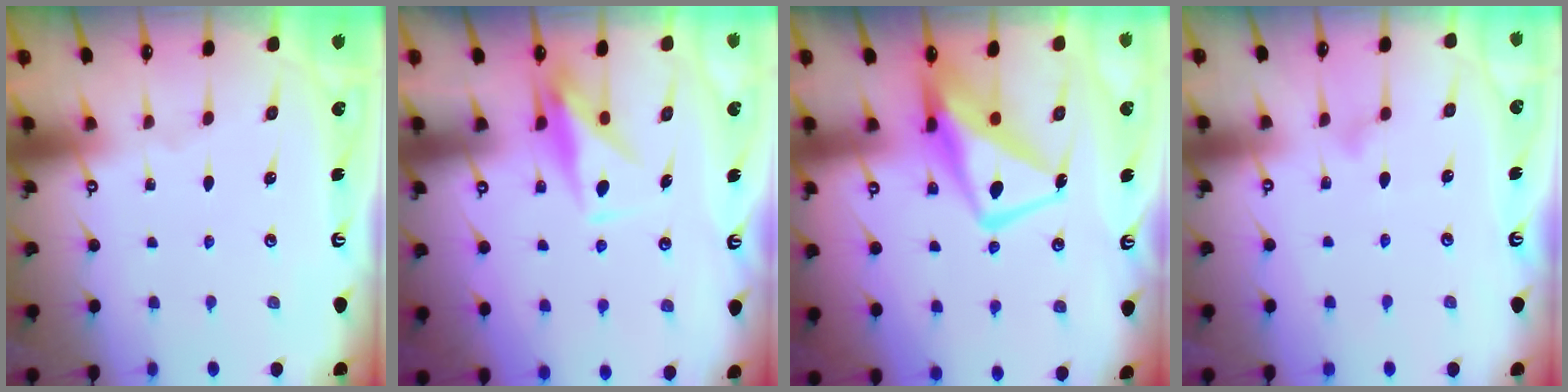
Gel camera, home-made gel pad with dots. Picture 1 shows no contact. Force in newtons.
{"total": 9.1, "press": 9.1, "slide": 0.2}
{"total": 10.4, "press": 10.3, "slide": 1.7}
{"total": 6.5, "press": 6.4, "slide": 0.4}